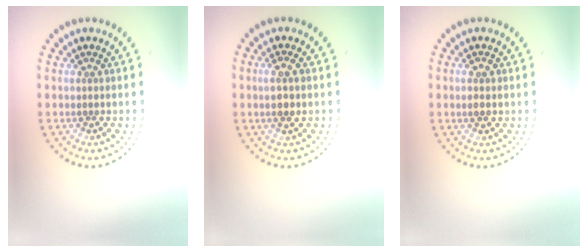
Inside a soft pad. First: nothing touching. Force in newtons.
{"total": 2.0, "press": 1.9, "slide": 0.8}
{"total": 1.4, "press": 1.3, "slide": 0.4}